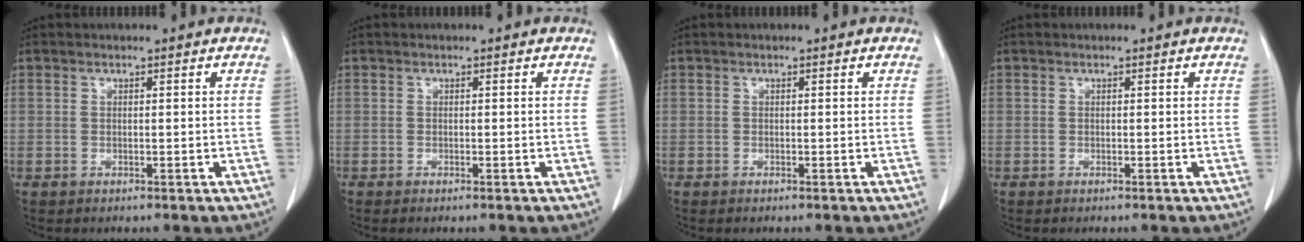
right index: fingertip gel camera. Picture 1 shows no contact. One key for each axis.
{"total": 0.5, "fx": -0.4, "fy": -0.1, "fz": 0.3, "tx": -0.009, "ty": -0.001, "tz": -0.008}
{"total": 0.0}
{"total": 0.0}